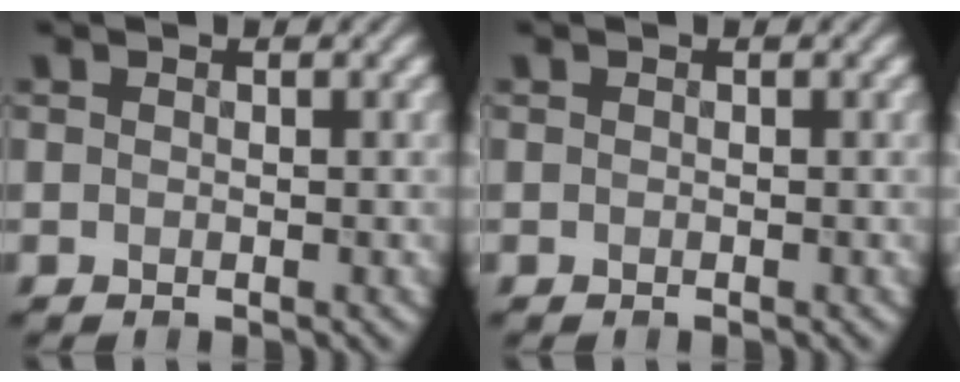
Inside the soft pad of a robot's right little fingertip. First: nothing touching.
{"total": 0.0}